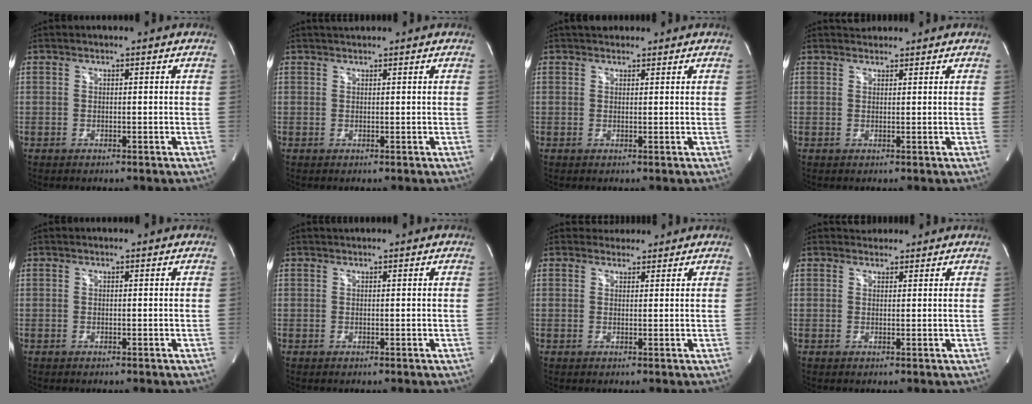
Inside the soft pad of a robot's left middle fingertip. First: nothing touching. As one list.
[{"total": 1.1, "force": [1.1, 0.1, 0.3], "torque": [-0.009, 0.015, 0.022]}, {"total": 2.9, "force": [2.4, 1.3, 0.8], "torque": [-0.008, 0.026, 0.036]}, {"total": 1.7, "force": [1.6, 0.7, -0.1], "torque": [-0.001, 0.015, 0.026]}, {"total": 0.0}, {"total": 0.5, "force": [0.5, 0.0, 0.1], "torque": [-0.007, 0.011, 0.012]}, {"total": 2.3, "force": [2.1, 1.0, -0.3], "torque": [0.004, 0.012, 0.030]}, {"total": 2.1, "force": [1.9, 0.9, -0.1], "torque": [0.002, 0.014, 0.027]}]